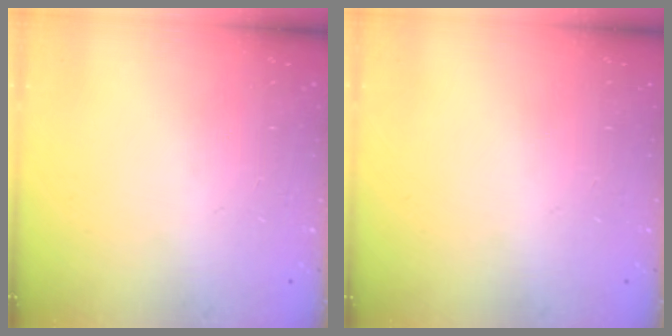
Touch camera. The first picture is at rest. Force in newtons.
{"total": 0.0}